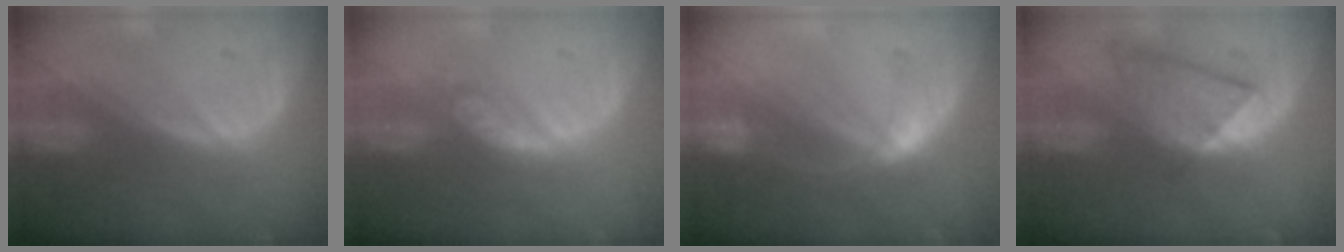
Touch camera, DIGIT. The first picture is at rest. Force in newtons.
{"total": 4.6, "press": 4.2, "slide": 1.9}
{"total": 5.5, "press": 5.1, "slide": 2.1}
{"total": 6.3, "press": 6.3, "slide": 0.1}